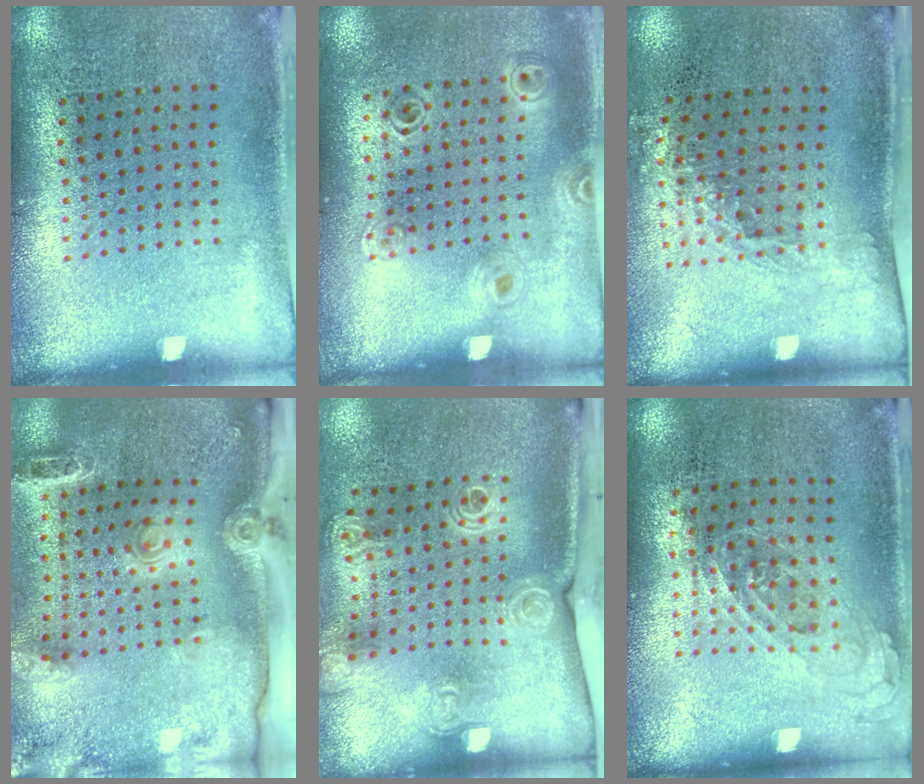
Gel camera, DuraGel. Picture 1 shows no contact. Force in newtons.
{"total": 1.0, "press": 1.0, "slide": 0.0}
{"total": 1.5, "press": 1.2, "slide": 1.0}
{"total": 2.8, "press": 2.1, "slide": 1.9}
{"total": 2.0, "press": 1.5, "slide": 1.4}
{"total": 0.8, "press": 0.7, "slide": 0.4}